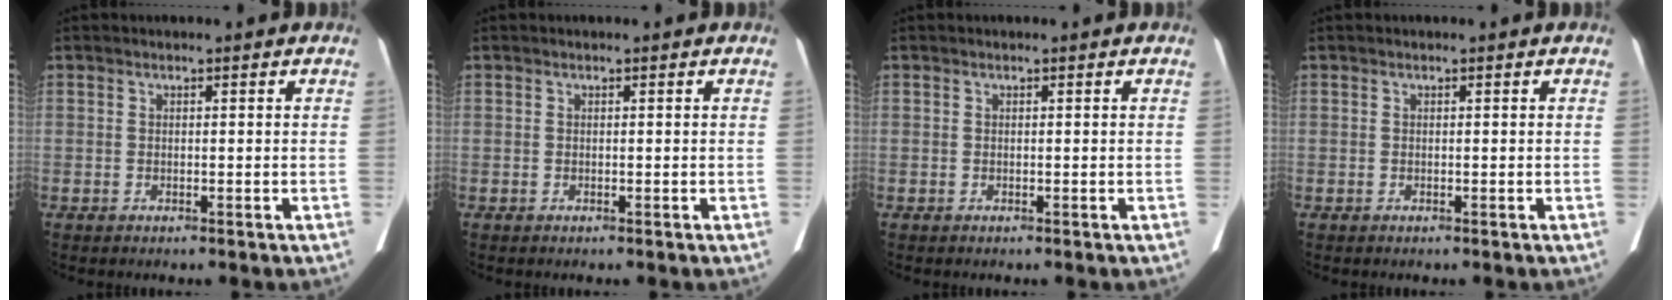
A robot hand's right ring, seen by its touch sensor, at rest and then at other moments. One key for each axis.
{"total": 0.0}
{"total": 0.0}
{"total": 0.0}